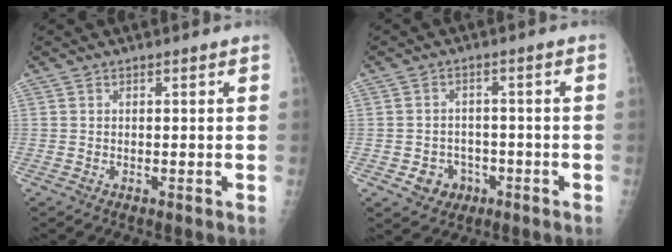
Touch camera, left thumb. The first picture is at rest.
{"total": 5.0, "force": [-2.2, 4.3, 1.5], "torque": [0.000, 0.015, -0.026]}